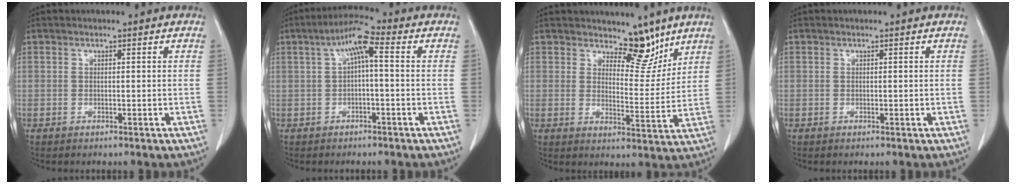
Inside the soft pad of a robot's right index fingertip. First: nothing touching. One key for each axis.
{"total": 6.0, "fx": 1.1, "fy": 1.2, "fz": 5.8, "tx": -0.108, "ty": 0.027, "tz": 0.016}
{"total": 6.8, "fx": 5.5, "fy": 2.7, "fz": 2.9, "tx": -0.025, "ty": -0.015, "tz": 0.086}
{"total": 0.0}